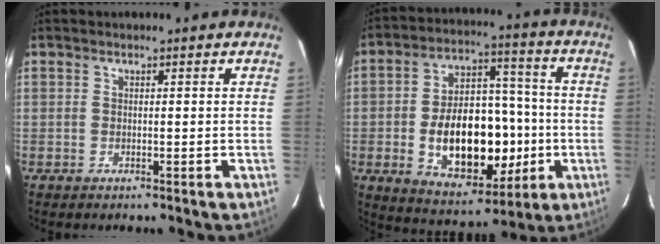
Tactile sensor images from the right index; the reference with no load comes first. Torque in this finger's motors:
{"motor_torque": [1.28, -0.86, 1.05, 0.21]}